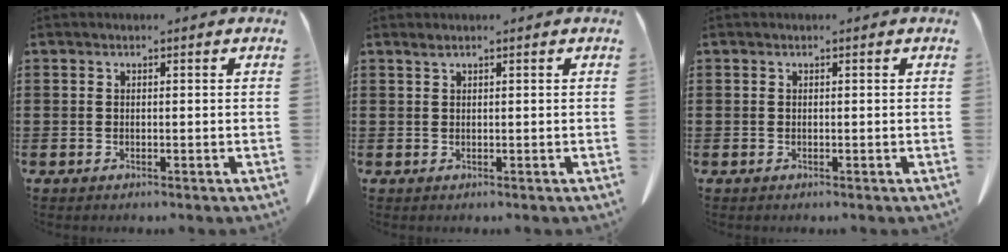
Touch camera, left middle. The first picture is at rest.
{"total": 0.9, "force": [0.6, 0.0, 0.6], "torque": [-0.015, -0.001, 0.012]}
{"total": 0.0}